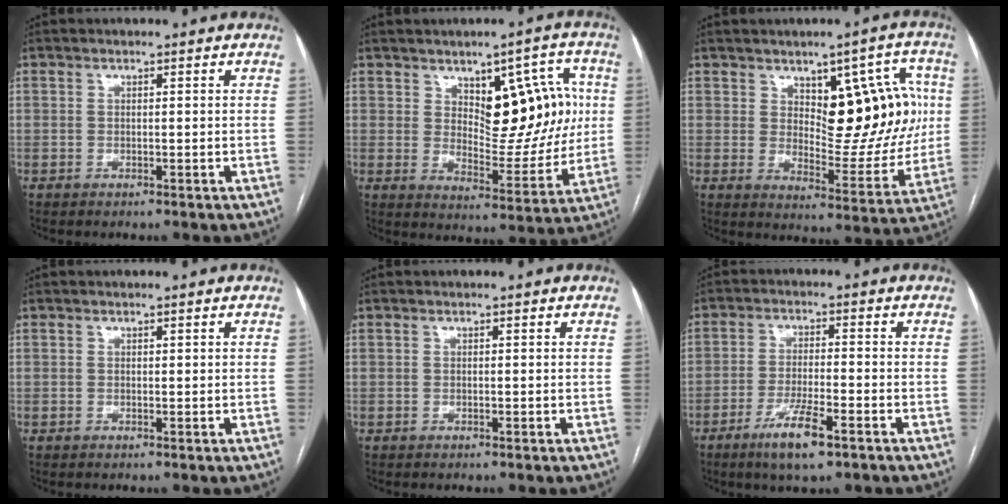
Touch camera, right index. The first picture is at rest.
{"total": 13.0, "force": [3.2, 6.3, 10.8], "torque": [-0.138, 0.019, 0.060]}
{"total": 14.4, "force": [3.3, 6.6, 12.4], "torque": [-0.147, 0.021, 0.060]}
{"total": 0.0}
{"total": 0.0}
{"total": 7.4, "force": [-4.6, 0.9, 5.8], "torque": [-0.112, -0.012, -0.078]}